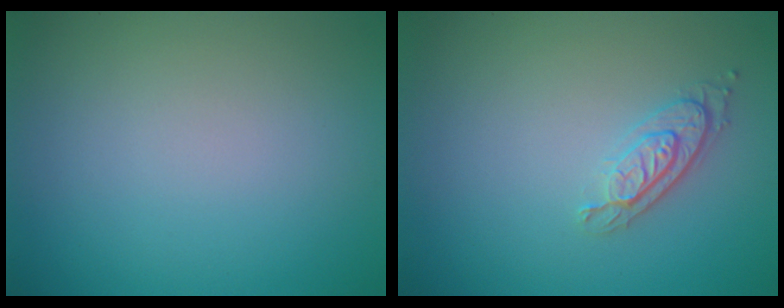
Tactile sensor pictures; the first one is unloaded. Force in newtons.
{"total": 2.1, "press": 1.8, "slide": 1.1}